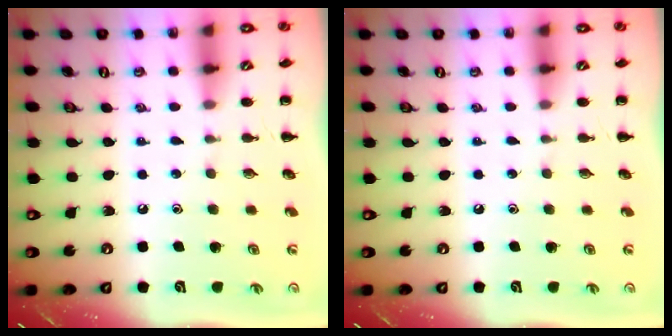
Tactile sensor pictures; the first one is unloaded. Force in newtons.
{"total": 0.0}